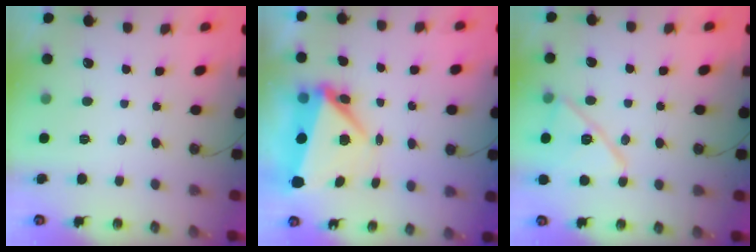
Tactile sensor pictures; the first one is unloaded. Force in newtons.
{"total": 7.9, "press": 7.8, "slide": 1.1}
{"total": 13.5, "press": 13.4, "slide": 1.3}